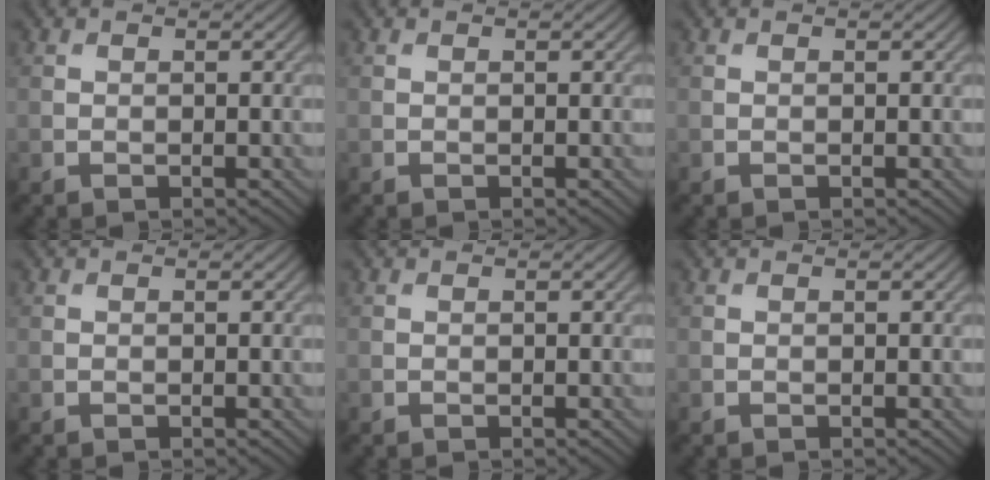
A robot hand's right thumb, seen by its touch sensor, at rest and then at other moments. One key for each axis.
{"total": 0.0}
{"total": 0.0}
{"total": 0.0}
{"total": 0.0}
{"total": 0.0}